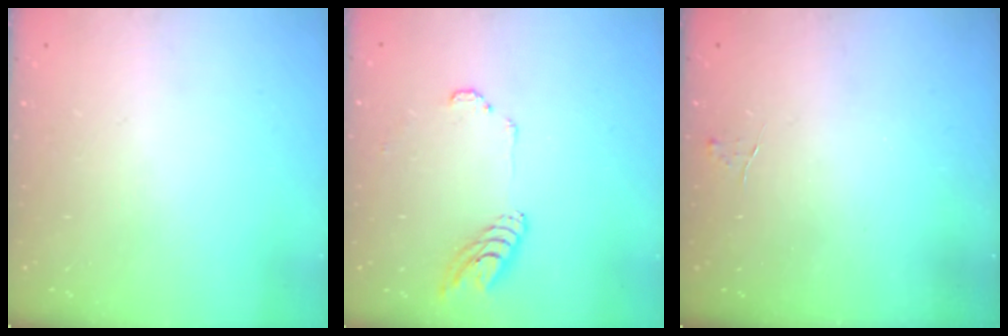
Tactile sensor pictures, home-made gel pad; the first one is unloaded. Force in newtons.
{"total": 8.8, "press": 8.8, "slide": 0.9}
{"total": 3.3, "press": 3.3, "slide": 0.4}